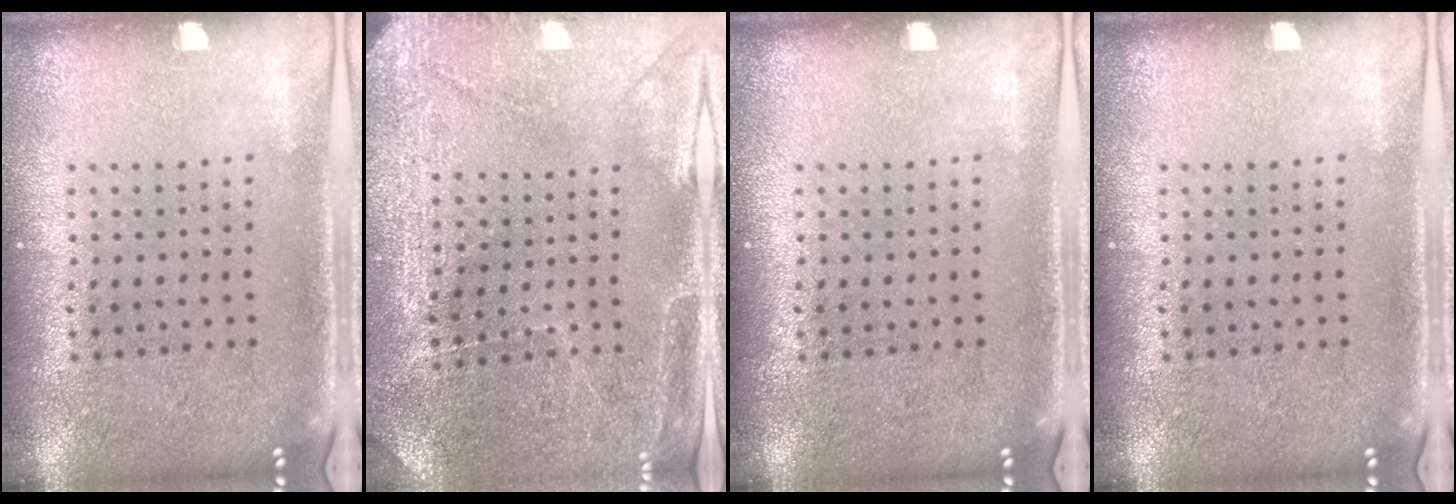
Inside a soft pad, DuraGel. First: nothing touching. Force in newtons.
{"total": 2.9, "press": 2.8, "slide": 0.3}
{"total": 0.0}
{"total": 0.0}